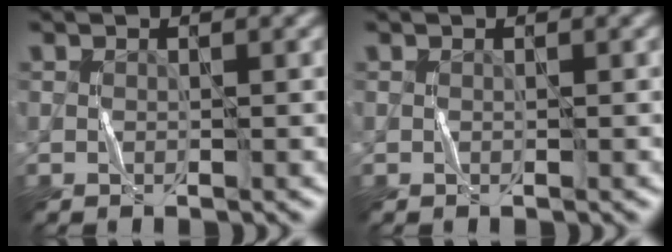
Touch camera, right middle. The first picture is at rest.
{"total": 0.0}